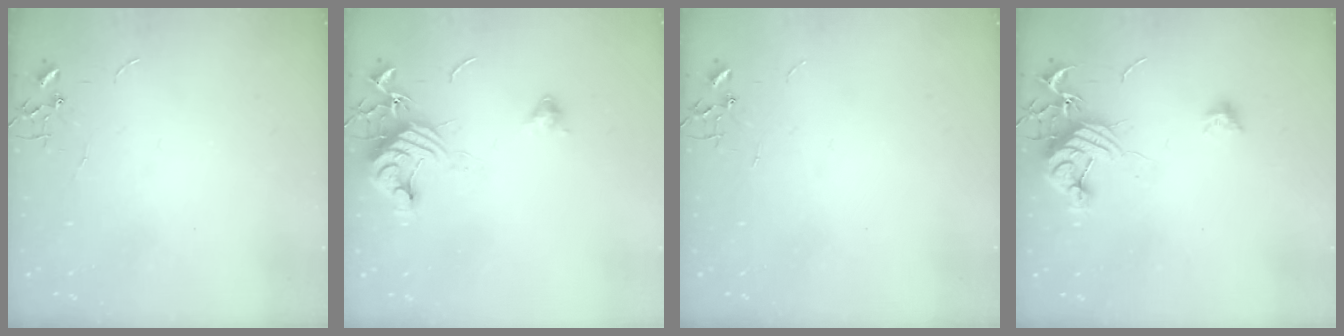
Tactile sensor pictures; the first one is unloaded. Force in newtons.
{"total": 12.1, "press": 12.0, "slide": 1.6}
{"total": 0.0}
{"total": 13.3, "press": 13.3, "slide": 1.0}